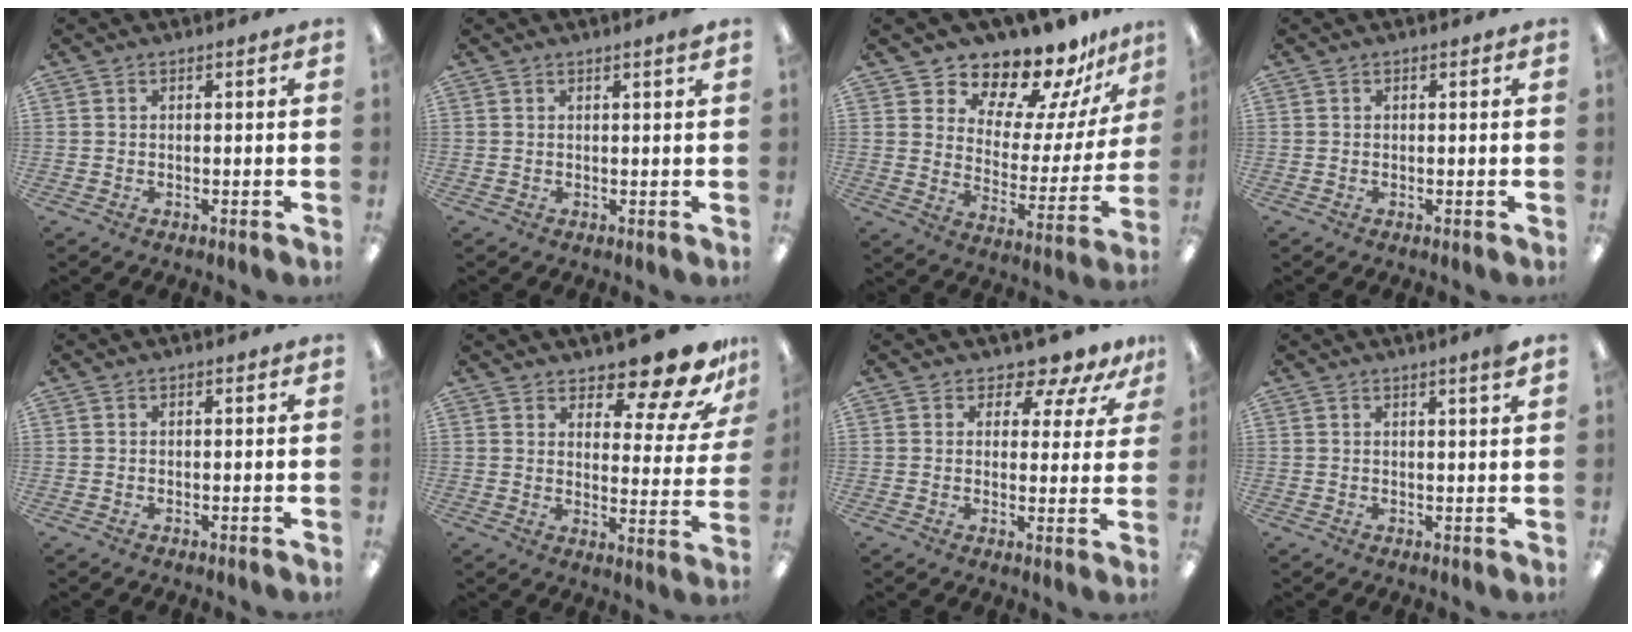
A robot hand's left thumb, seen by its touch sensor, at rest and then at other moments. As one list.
[{"total": 1.3, "force": [1.0, -0.1, 0.8], "torque": [-0.008, -0.003, 0.015]}, {"total": 14.0, "force": [13.0, 4.2, 3.0], "torque": [-0.060, -0.125, 0.226]}, {"total": 0.0}, {"total": 0.0}, {"total": 14.2, "force": [11.6, 4.3, 7.0], "torque": [-0.096, -0.095, 0.194]}, {"total": 5.8, "force": [5.0, 2.3, 2.0], "torque": [-0.029, -0.036, 0.086]}, {"total": 2.4, "force": [1.7, -0.3, 1.6], "torque": [-0.025, -0.005, 0.028]}]